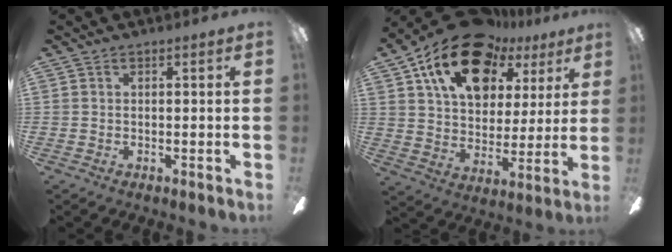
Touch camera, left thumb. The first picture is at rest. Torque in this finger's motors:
{"motor_torque": [2.19, 2.52, 1.39, -1.39, 0.15]}